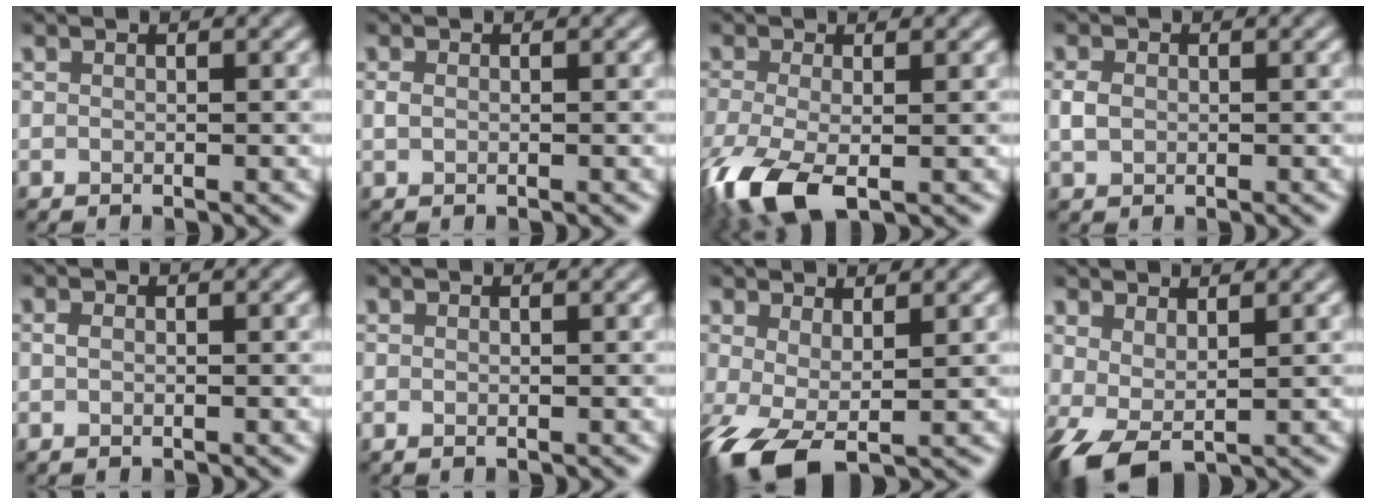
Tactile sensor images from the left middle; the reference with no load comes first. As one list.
[{"total": 0.6, "force": [0.0, 0.4, 0.4], "torque": [-0.012, -0.001, 0.000]}, {"total": 7.3, "force": [-3.1, 3.0, 5.8], "torque": [-0.138, -0.020, -0.063]}, {"total": 1.4, "force": [0.0, 1.1, 0.9], "torque": [-0.018, 0.001, -0.002]}, {"total": 0.6, "force": [-0.1, 0.3, 0.6], "torque": [-0.014, -0.001, -0.002]}, {"total": 0.0}, {"total": 4.9, "force": [-0.9, 1.7, 4.5], "torque": [-0.094, -0.003, -0.020]}, {"total": 3.1, "force": [0.4, 1.3, 2.8], "torque": [-0.062, -0.002, 0.007]}]